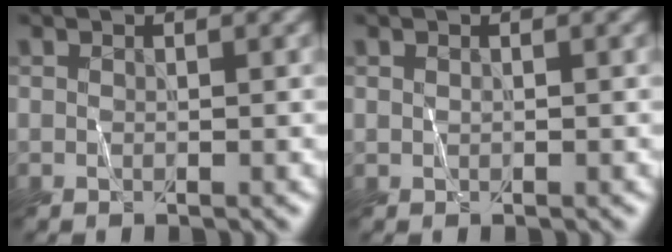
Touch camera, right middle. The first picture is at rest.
{"total": 0.0}